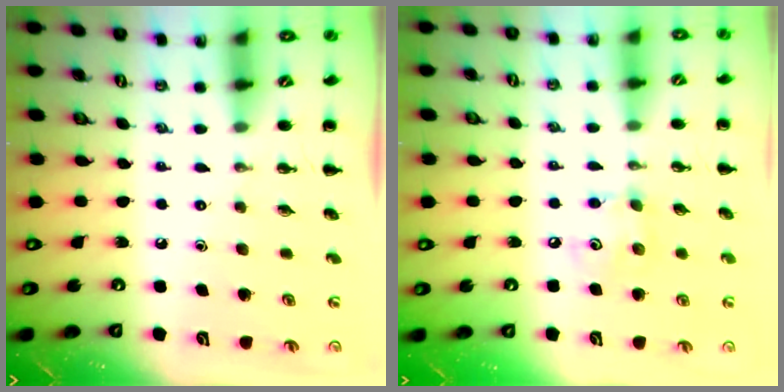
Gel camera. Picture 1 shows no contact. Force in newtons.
{"total": 5.2, "press": 5.2, "slide": 0.8}